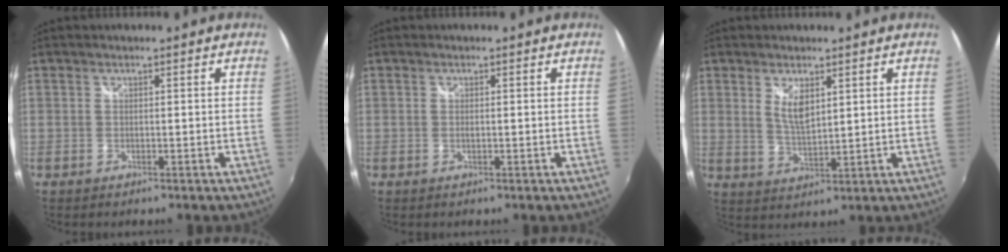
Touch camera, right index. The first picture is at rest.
{"total": 0.6, "force": [0.0, 0.2, 0.6], "torque": [-0.014, 0.001, -0.001]}
{"total": 4.9, "force": [2.0, 1.8, 4.1], "torque": [-0.073, -0.007, 0.039]}